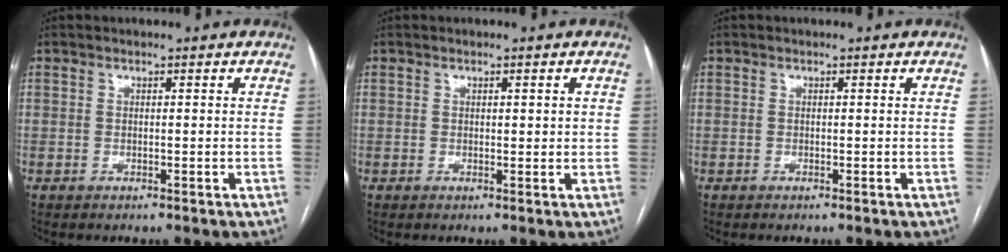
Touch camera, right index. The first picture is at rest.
{"total": 1.1, "force": [0.3, 0.4, 1.0], "torque": [-0.012, 0.000, 0.004]}
{"total": 0.0}